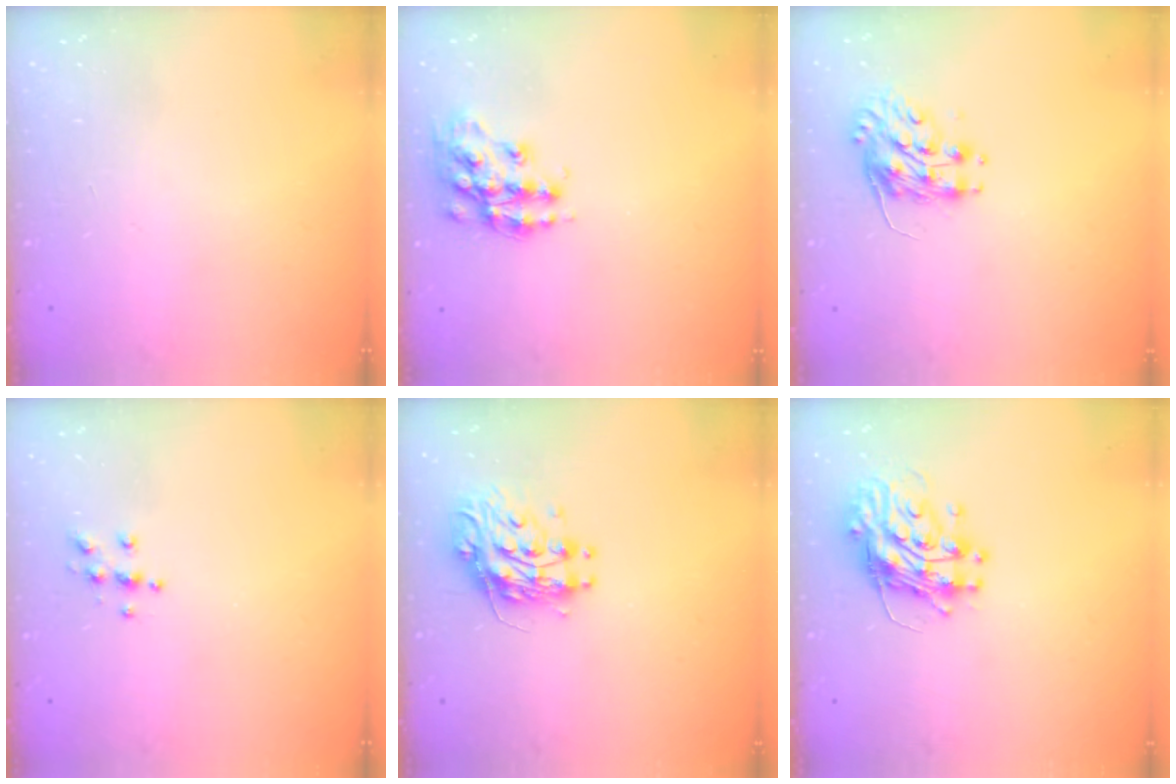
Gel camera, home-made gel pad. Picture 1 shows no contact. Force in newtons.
{"total": 13.7, "press": 13.7, "slide": 0.9}
{"total": 8.2, "press": 8.2, "slide": 0.3}
{"total": 5.5, "press": 5.5, "slide": 0.4}
{"total": 10.3, "press": 10.3, "slide": 1.0}
{"total": 12.0, "press": 11.9, "slide": 1.2}